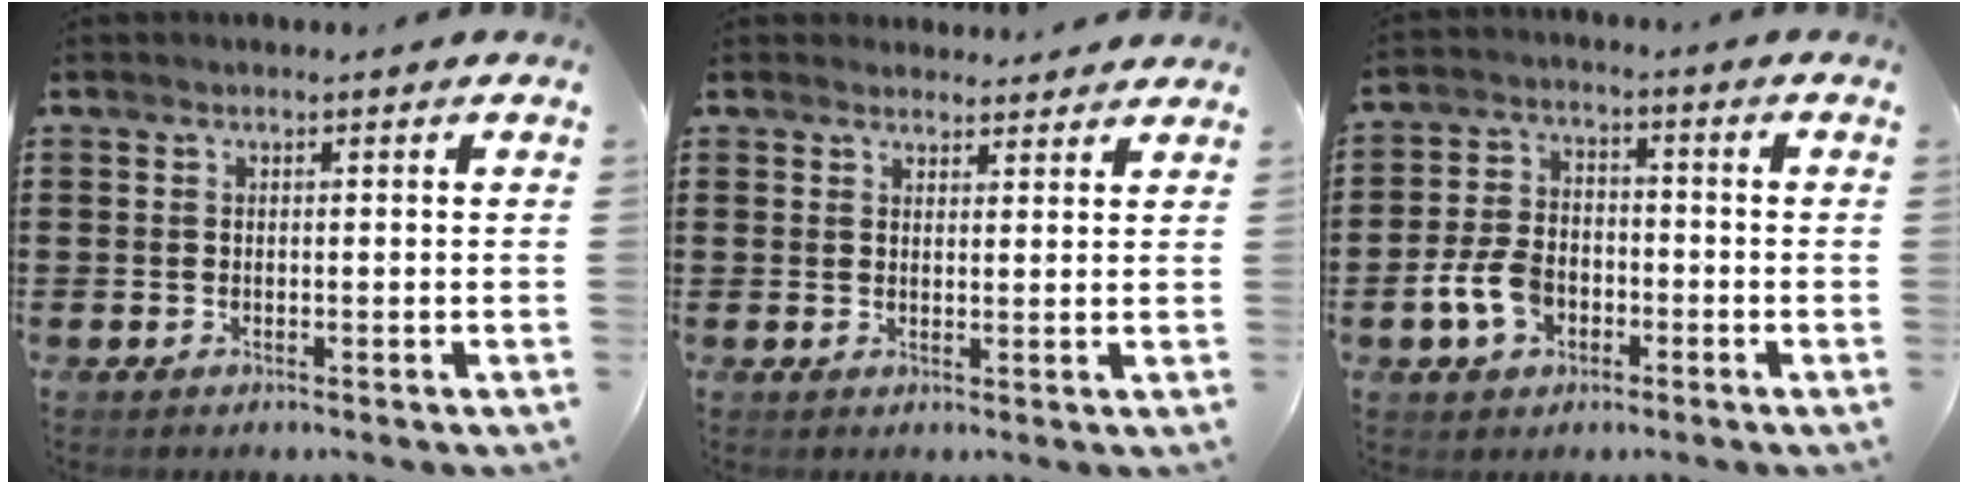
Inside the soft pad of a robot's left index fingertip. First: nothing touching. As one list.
[{"total": 2.5, "force": [2.5, 0.7, 0.0], "torque": [-0.006, -0.003, 0.048]}, {"total": 6.9, "force": [-2.6, 4.7, 4.3], "torque": [-0.110, 0.005, -0.055]}]